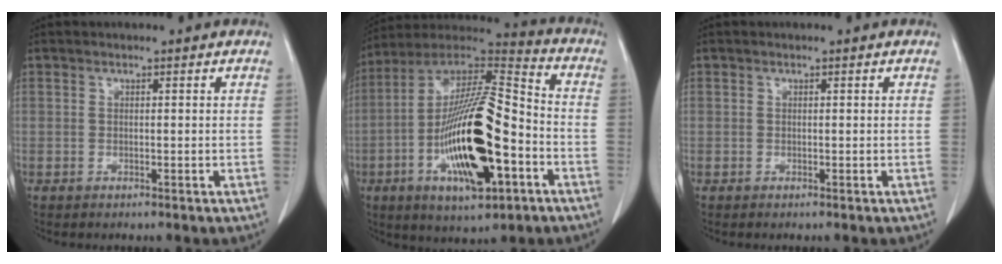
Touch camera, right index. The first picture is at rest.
{"total": 22.0, "force": [-6.2, 5.5, 20.4], "torque": [-0.389, -0.007, -0.102]}
{"total": 0.0}